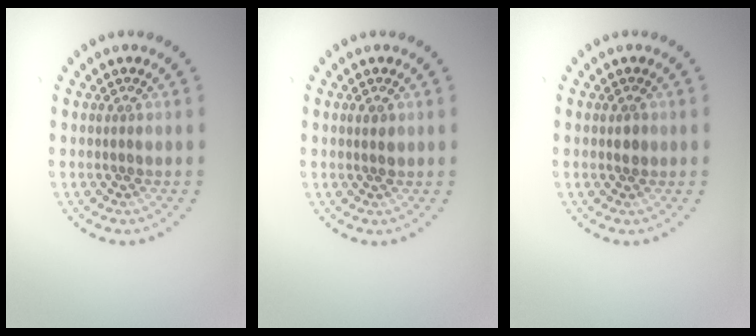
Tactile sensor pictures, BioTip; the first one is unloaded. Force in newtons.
{"total": 0.9, "press": 0.9, "slide": 0.2}
{"total": 0.9, "press": 0.8, "slide": 0.1}